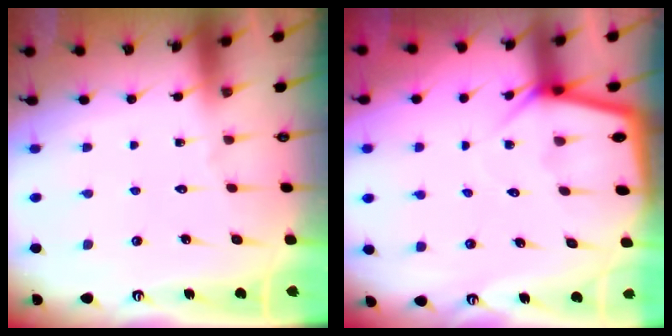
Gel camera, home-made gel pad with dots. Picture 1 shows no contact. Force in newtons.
{"total": 4.0, "press": 4.0, "slide": 0.4}